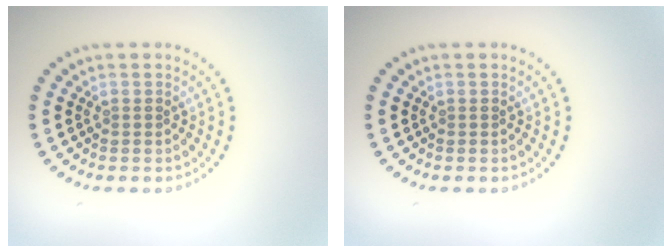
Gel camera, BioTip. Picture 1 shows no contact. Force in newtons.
{"total": 0.0}